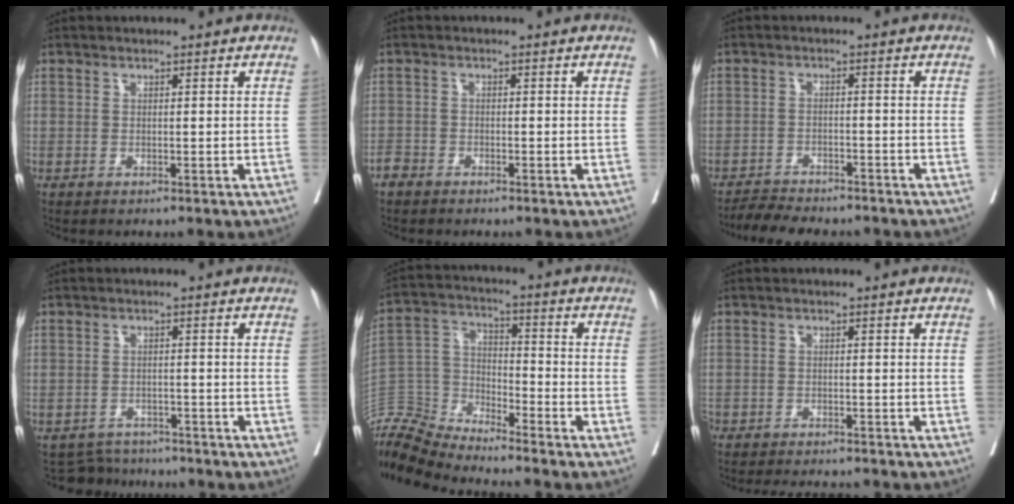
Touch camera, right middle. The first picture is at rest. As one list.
[{"total": 1.5, "force": [-1.3, 0.7, 0.2], "torque": [-0.008, 0.000, -0.026]}, {"total": 7.6, "force": [-7.1, 1.3, 2.4], "torque": [-0.031, -0.006, -0.107]}, {"total": 3.9, "force": [-3.6, 0.9, -1.2], "torque": [0.019, 0.005, -0.057]}, {"total": 11.2, "force": [-11.2, -0.1, 1.0], "torque": [-0.029, 0.029, -0.226]}, {"total": 8.9, "force": [-8.2, 1.4, 3.1], "torque": [-0.040, -0.013, -0.111]}]